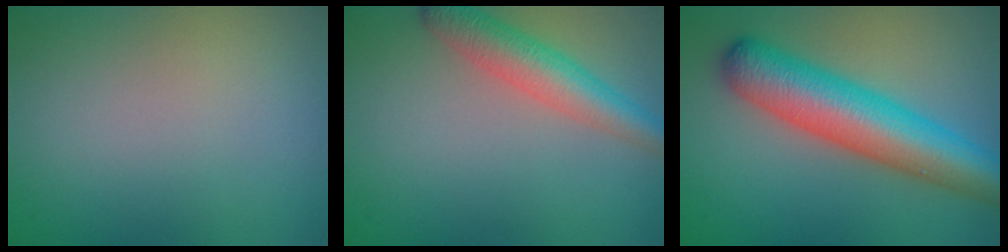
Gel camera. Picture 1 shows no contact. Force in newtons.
{"total": 4.2, "press": 4.2, "slide": 0.2}
{"total": 9.1, "press": 9.1, "slide": 0.4}